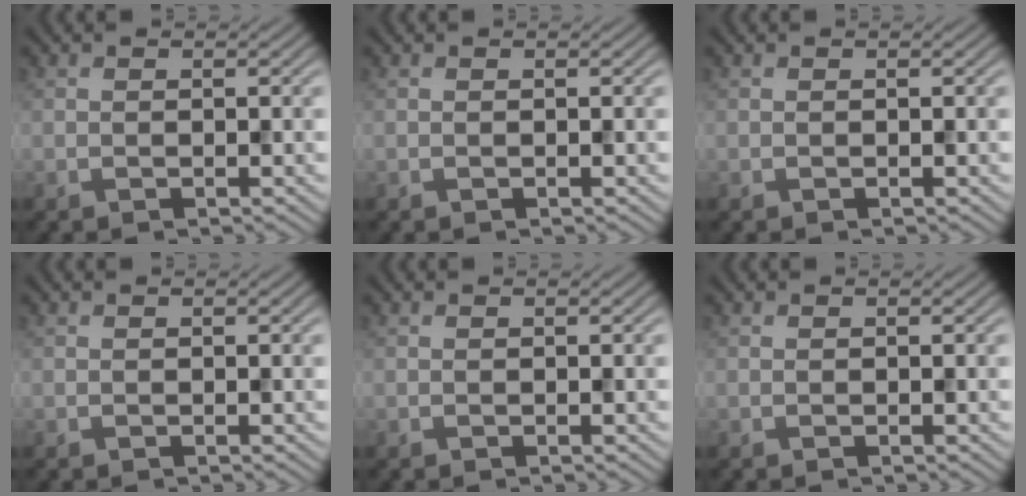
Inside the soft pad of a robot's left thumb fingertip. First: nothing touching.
{"total": 0.0}
{"total": 0.0}
{"total": 0.0}
{"total": 0.0}
{"total": 0.0}